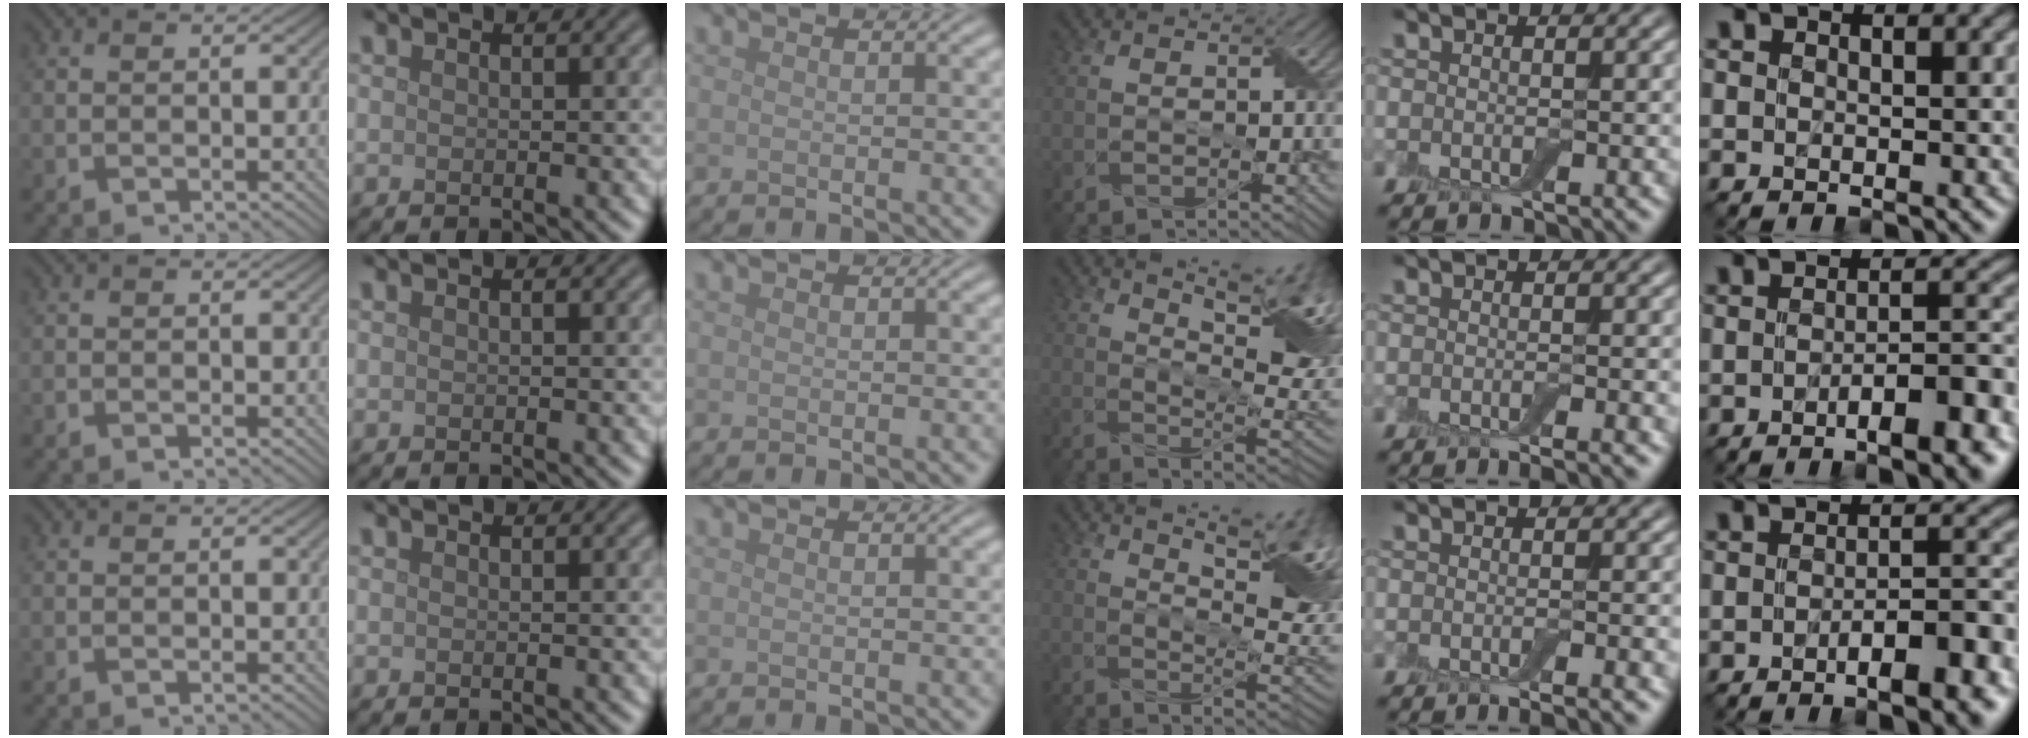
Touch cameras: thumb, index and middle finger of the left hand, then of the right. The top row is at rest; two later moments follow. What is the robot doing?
{"motion": "wrap", "object": "adhesive wrap"}